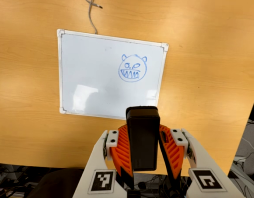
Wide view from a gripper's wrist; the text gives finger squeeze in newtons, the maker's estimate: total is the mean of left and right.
{"total": 7.9, "left": 7.4, "right": 8.5}